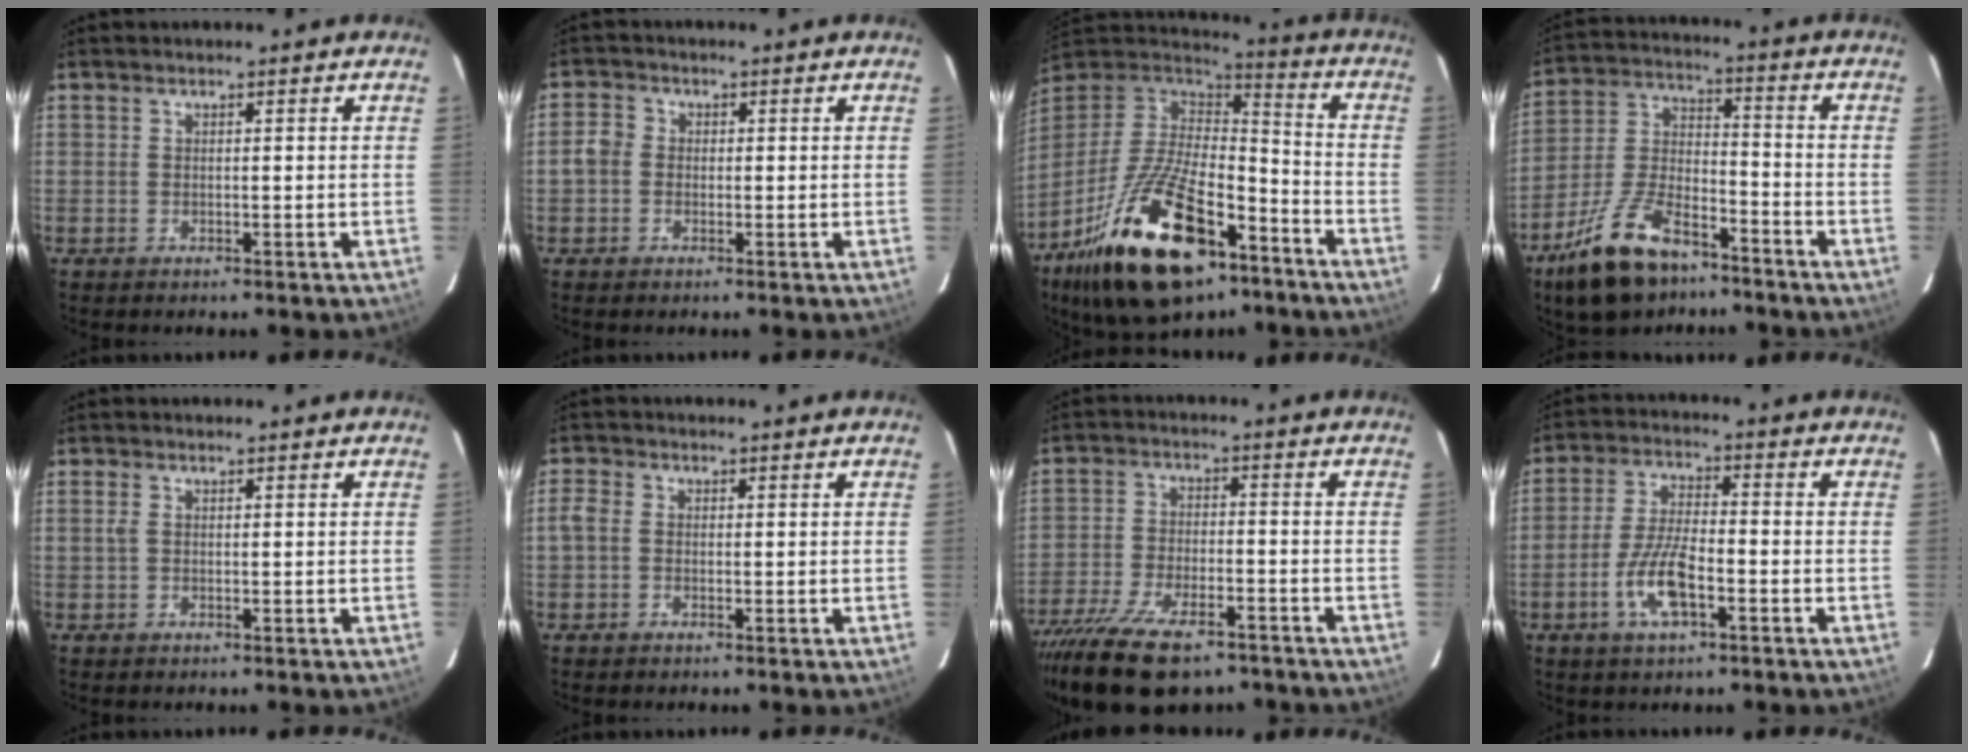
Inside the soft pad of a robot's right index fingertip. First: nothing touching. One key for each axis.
{"total": 3.0, "fx": -0.7, "fy": 2.7, "fz": 1.2, "tx": -0.021, "ty": 0.008, "tz": -0.021}
{"total": 27.9, "fx": -16.2, "fy": 12.4, "fz": 19.1, "tx": -0.371, "ty": -0.022, "tz": -0.260}
{"total": 16.4, "fx": -11.0, "fy": 7.3, "fz": 9.7, "tx": -0.208, "ty": 0.001, "tz": -0.200}
{"total": 0.9, "fx": 0.2, "fy": 0.5, "fz": 0.7, "tx": -0.018, "ty": 0.001, "tz": 0.001}
{"total": 2.1, "fx": -0.8, "fy": 1.6, "fz": 1.1, "tx": -0.026, "ty": 0.004, "tz": -0.019}
{"total": 17.4, "fx": -12.8, "fy": 6.7, "fz": 9.7, "tx": -0.208, "ty": -0.042, "tz": -0.215}
{"total": 8.6, "fx": -3.7, "fy": 2.5, "fz": 7.4, "tx": -0.154, "ty": 0.000, "tz": -0.071}